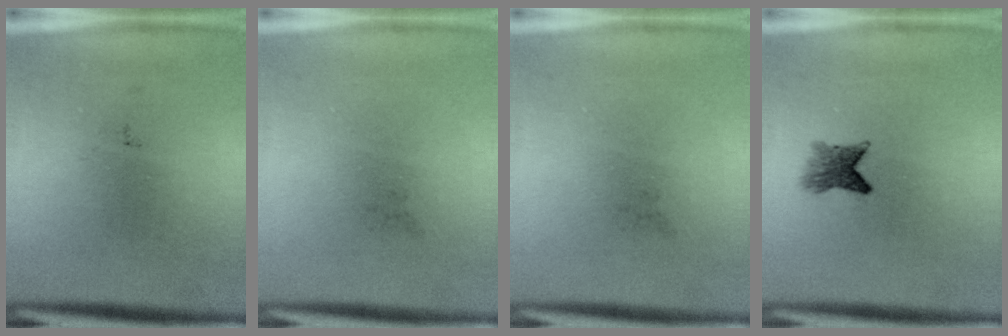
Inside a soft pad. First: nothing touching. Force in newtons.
{"total": 0.0}
{"total": 0.0}
{"total": 3.0}